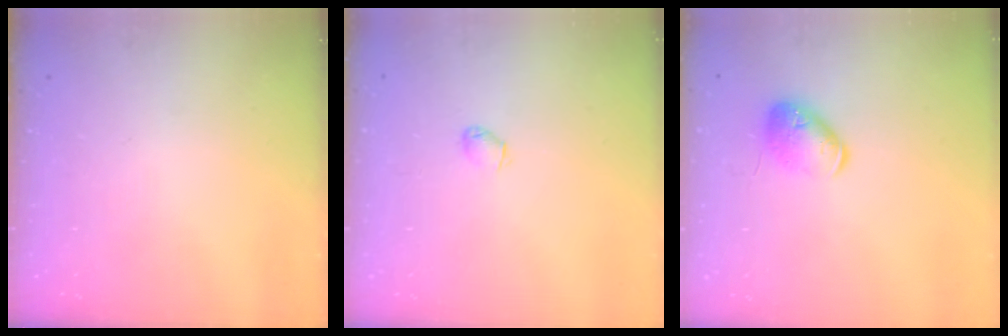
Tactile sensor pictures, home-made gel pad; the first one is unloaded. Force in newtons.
{"total": 2.0, "press": 2.0, "slide": 0.4}
{"total": 10.8, "press": 10.6, "slide": 1.8}